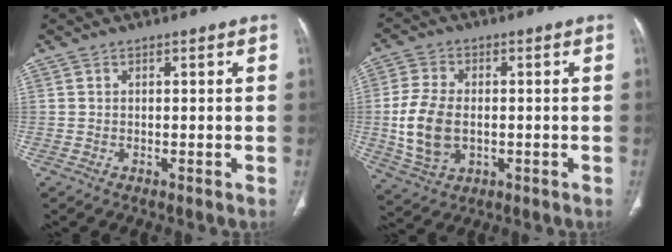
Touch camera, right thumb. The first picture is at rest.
{"total": 10.7, "force": [-0.8, 7.1, 8.1], "torque": [-0.162, 0.000, -0.010]}